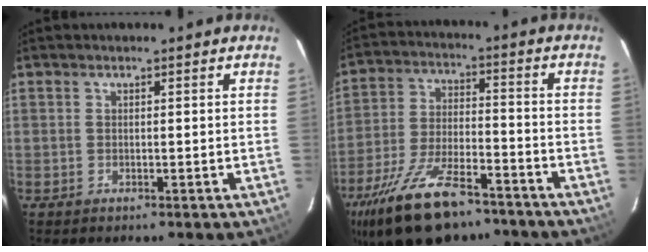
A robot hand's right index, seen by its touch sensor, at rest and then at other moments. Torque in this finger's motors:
{"motor_torque": [2.14, 0.00, 0.84, 0.21]}